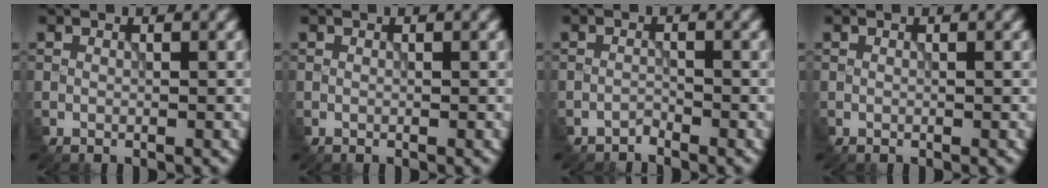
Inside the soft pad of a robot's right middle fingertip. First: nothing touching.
{"total": 0.0}
{"total": 1.0, "force": [-0.9, 0.0, -0.4], "torque": [0.005, 0.003, -0.018]}
{"total": 0.0}